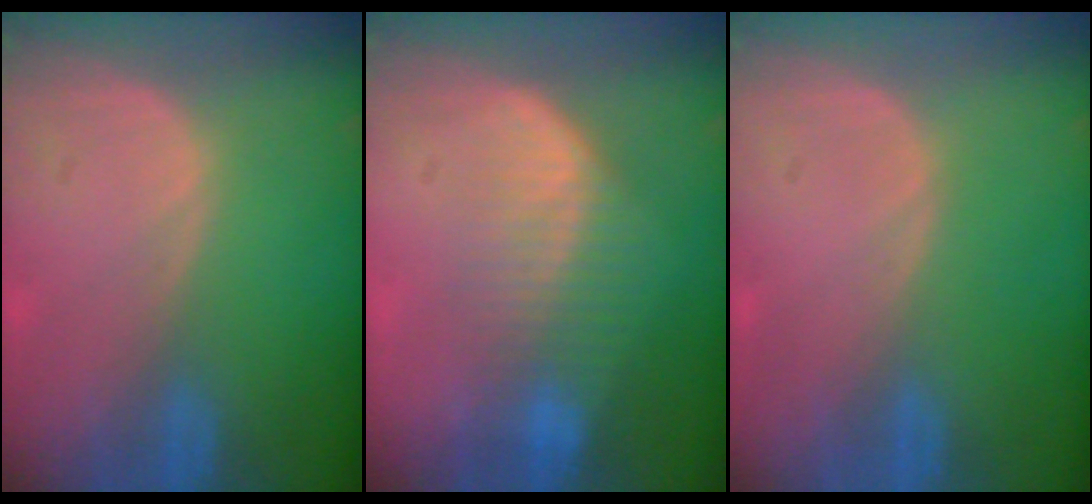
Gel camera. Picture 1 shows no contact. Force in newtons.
{"total": 7.1, "press": 6.5, "slide": 2.8}
{"total": 0.0}